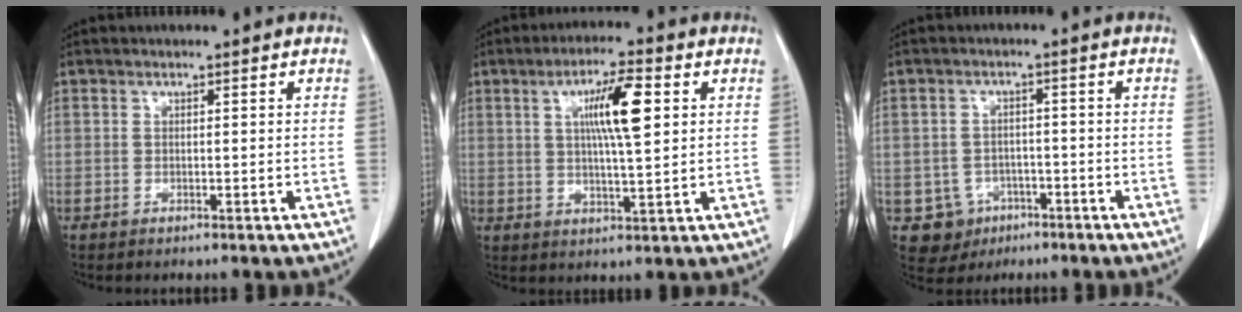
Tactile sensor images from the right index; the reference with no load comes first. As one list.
[{"total": 8.8, "force": [2.5, 1.0, 8.4], "torque": [-0.146, 0.006, 0.044]}, {"total": 5.5, "force": [-2.2, 5.0, 0.6], "torque": [-0.010, 0.010, -0.025]}]